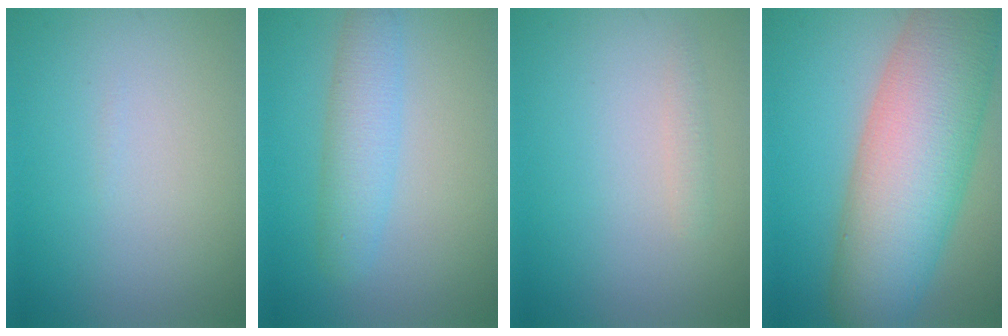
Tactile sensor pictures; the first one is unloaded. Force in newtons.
{"total": 3.6, "press": 3.6, "slide": 0.1}
{"total": 0.9, "press": 0.9, "slide": 0.0}
{"total": 13.7, "press": 13.7, "slide": 0.6}